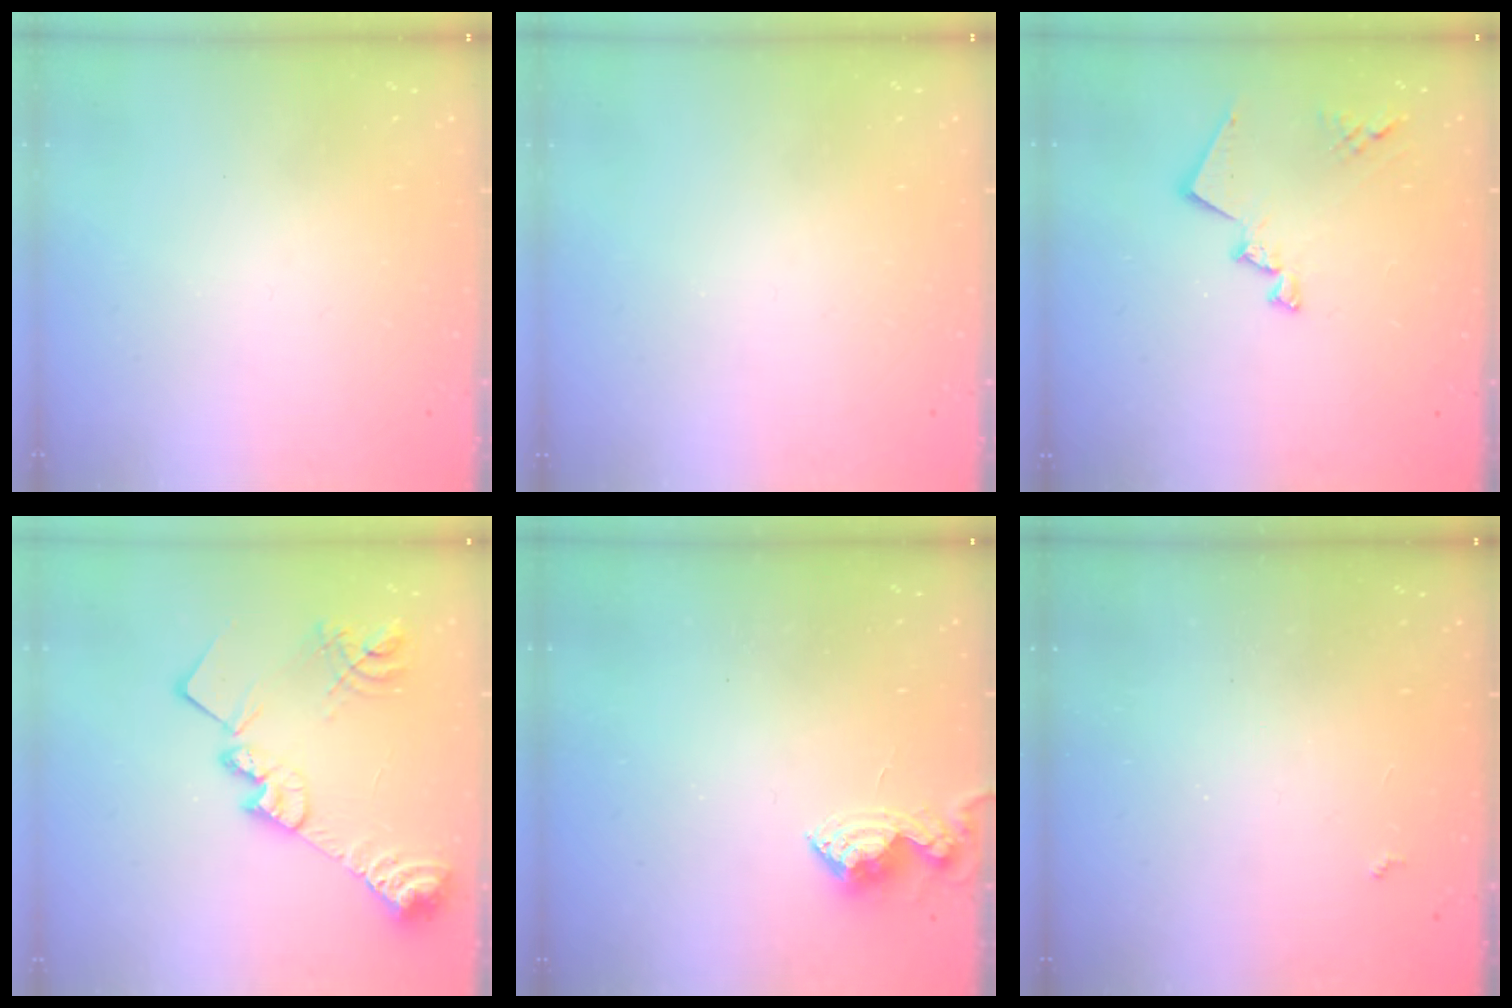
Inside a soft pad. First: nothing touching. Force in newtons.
{"total": 0.0}
{"total": 14.0, "press": 13.9, "slide": 0.9}
{"total": 20.0, "press": 20.0, "slide": 1.4}
{"total": 8.1, "press": 8.1, "slide": 0.8}
{"total": 2.3, "press": 2.2, "slide": 0.4}